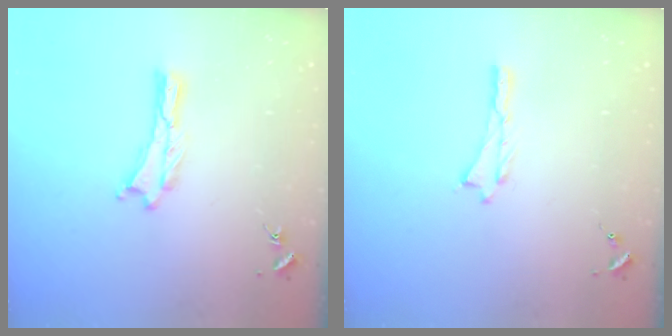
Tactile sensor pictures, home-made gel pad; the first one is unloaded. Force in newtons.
{"total": 0.0}